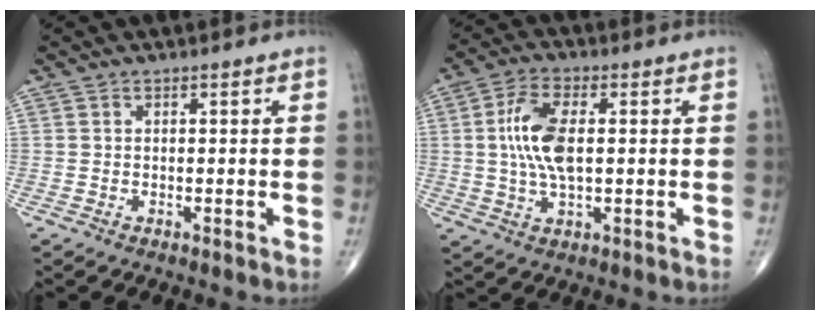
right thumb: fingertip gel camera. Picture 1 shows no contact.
{"total": 9.7, "force": [0.8, 4.3, 8.6], "torque": [-0.176, 0.003, 0.015]}